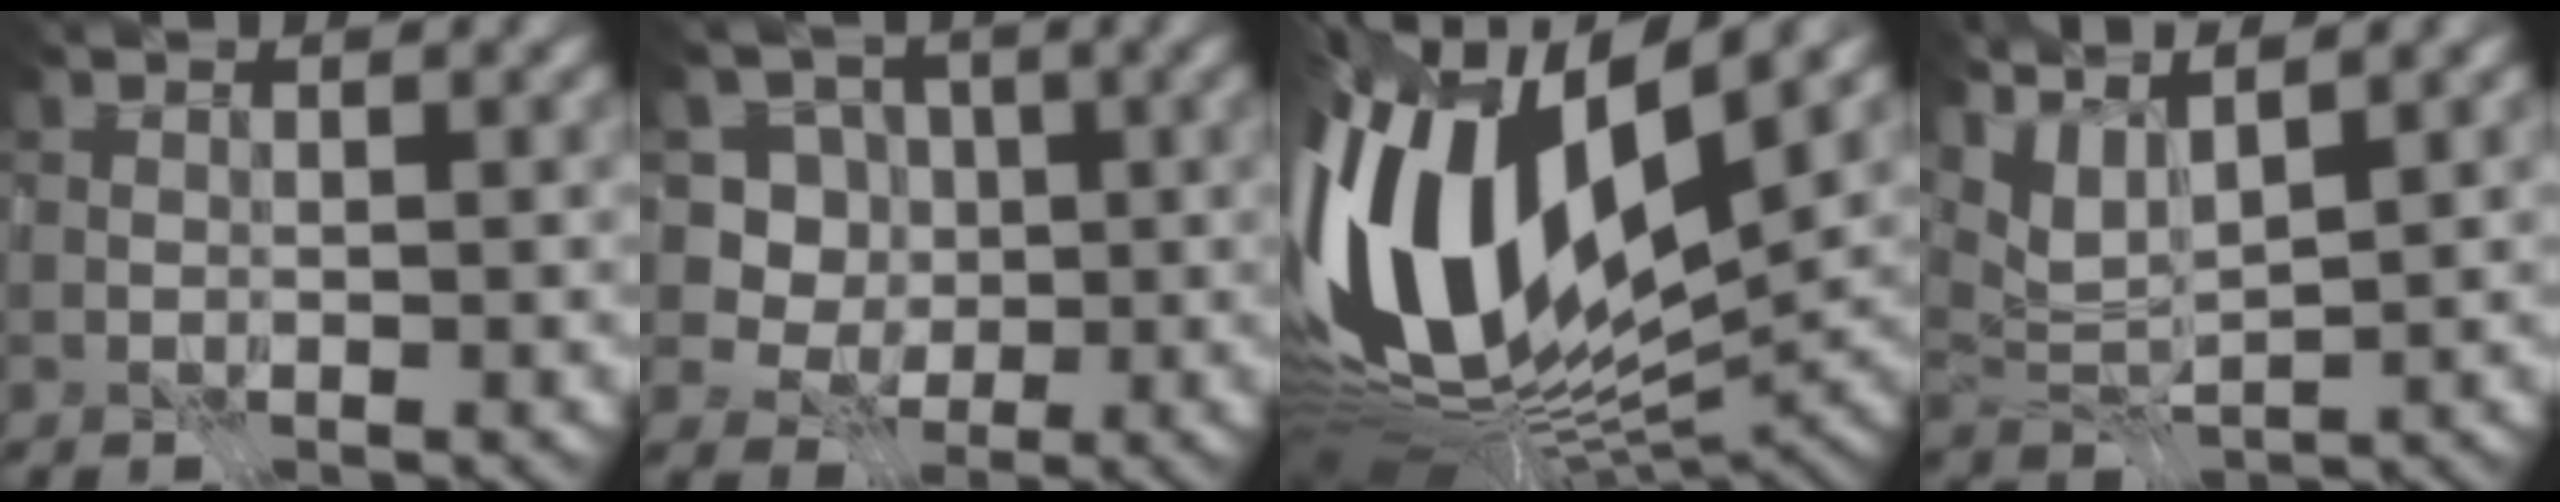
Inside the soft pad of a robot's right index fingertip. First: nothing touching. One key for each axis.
{"total": 4.8, "fx": 0.0, "fy": 4.5, "fz": 1.7, "tx": -0.018, "ty": -0.001, "tz": -0.020}
{"total": 16.4, "fx": 0.6, "fy": 7.6, "fz": 14.5, "tx": -0.301, "ty": 0.005, "tz": 0.006}
{"total": 4.8, "fx": 3.2, "fy": 1.3, "fz": 3.4, "tx": -0.079, "ty": 0.006, "tz": 0.057}